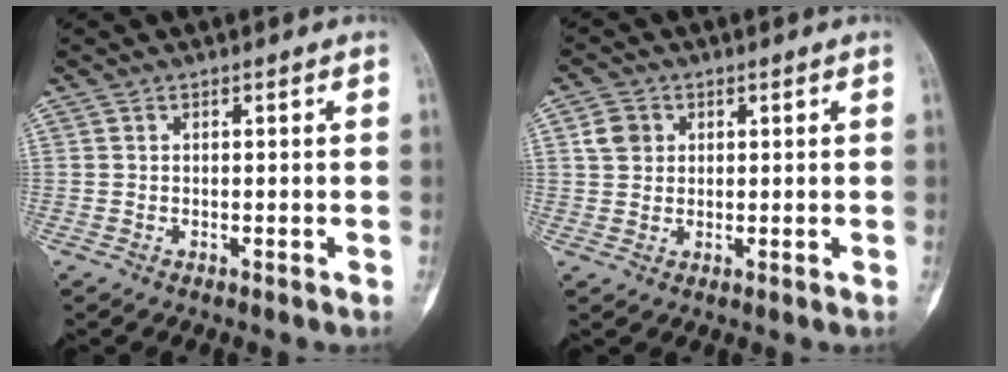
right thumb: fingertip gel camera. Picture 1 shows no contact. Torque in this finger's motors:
{"motor_torque": [-0.63, 0.43, 0.05, 0.21, 0.02]}